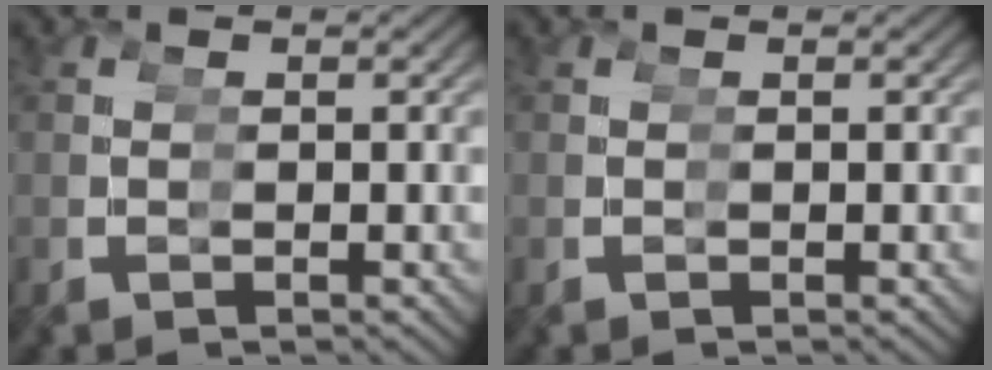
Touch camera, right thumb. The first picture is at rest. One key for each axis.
{"total": 0.0}